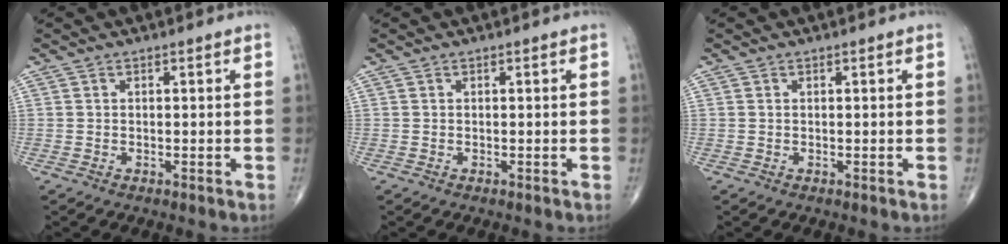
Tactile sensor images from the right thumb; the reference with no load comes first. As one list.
[{"total": 0.0}, {"total": 0.0}]